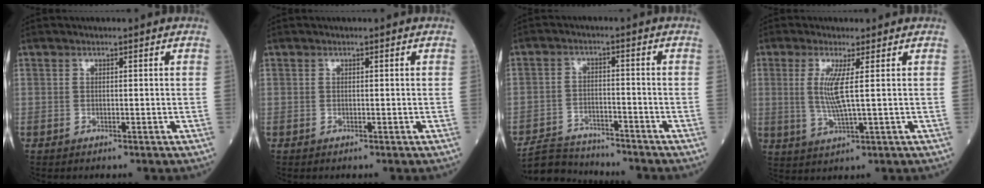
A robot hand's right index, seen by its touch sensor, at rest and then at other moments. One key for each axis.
{"total": 0.0}
{"total": 6.8, "fx": -6.7, "fy": 1.1, "fz": 0.2, "tx": -0.012, "ty": 0.001, "tz": -0.118}
{"total": 5.3, "fx": 1.0, "fy": -0.3, "fz": 5.2, "tx": -0.115, "ty": -0.008, "tz": 0.025}